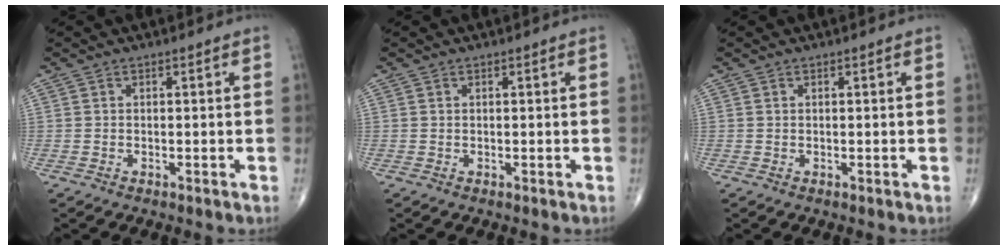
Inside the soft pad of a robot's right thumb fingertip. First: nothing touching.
{"total": 0.0}
{"total": 0.0}